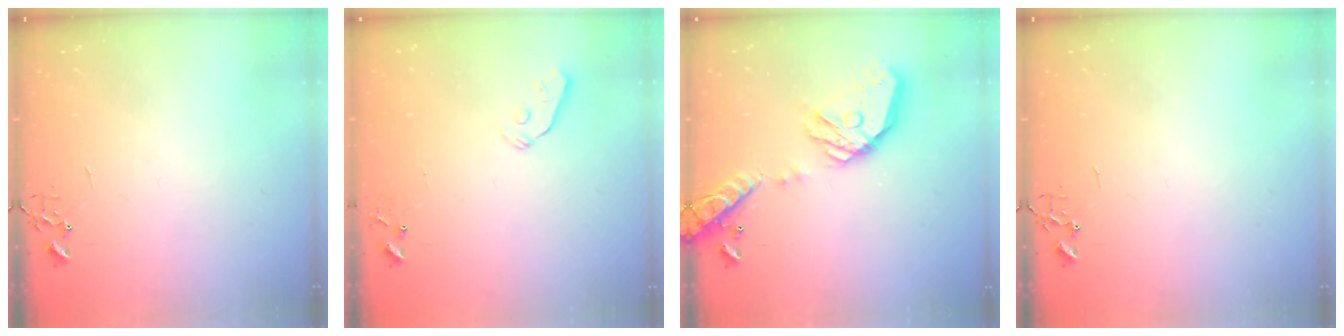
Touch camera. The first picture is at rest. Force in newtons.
{"total": 3.8, "press": 3.7, "slide": 0.7}
{"total": 18.9, "press": 18.8, "slide": 2.4}
{"total": 0.0}